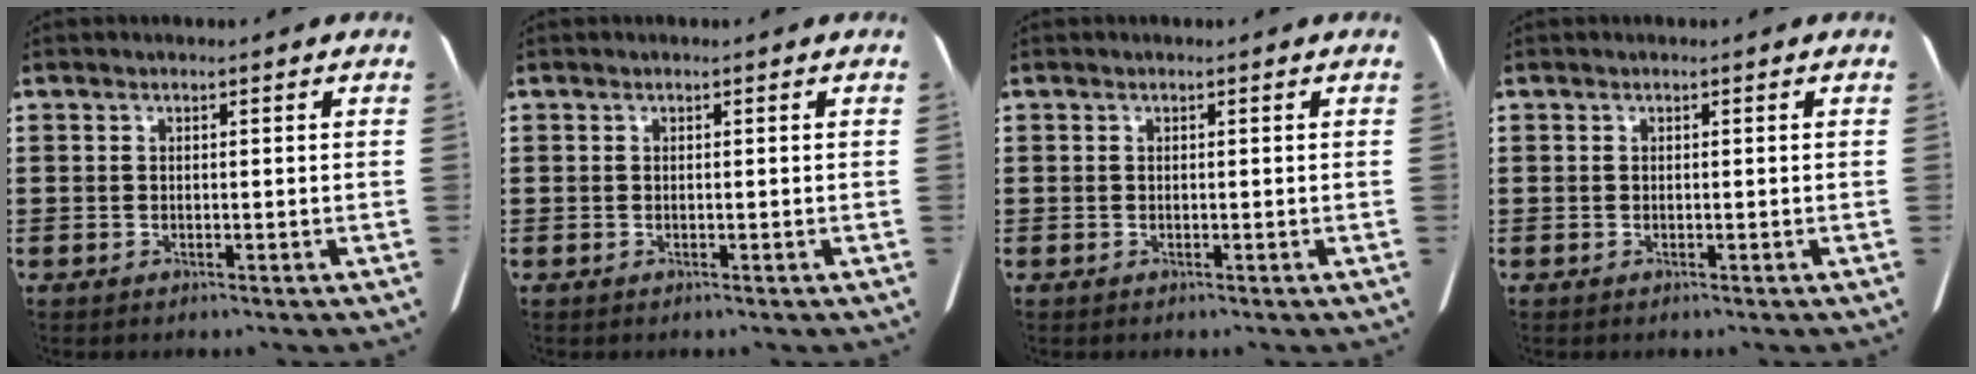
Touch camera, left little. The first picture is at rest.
{"total": 0.0}
{"total": 0.0}
{"total": 0.0}